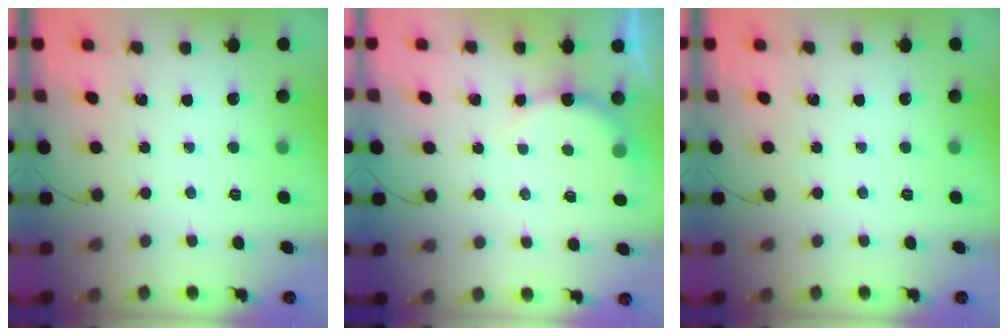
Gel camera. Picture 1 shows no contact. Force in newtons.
{"total": 6.0, "press": 6.0, "slide": 0.5}
{"total": 0.0}